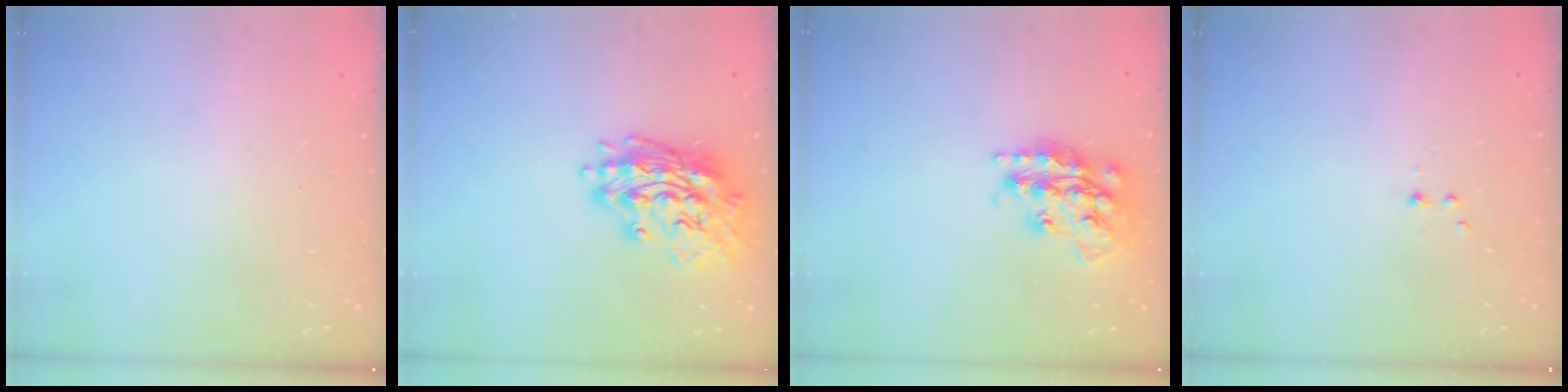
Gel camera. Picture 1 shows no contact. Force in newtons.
{"total": 17.1, "press": 16.9, "slide": 2.4}
{"total": 18.3, "press": 18.3, "slide": 1.0}
{"total": 2.2, "press": 1.9, "slide": 1.2}